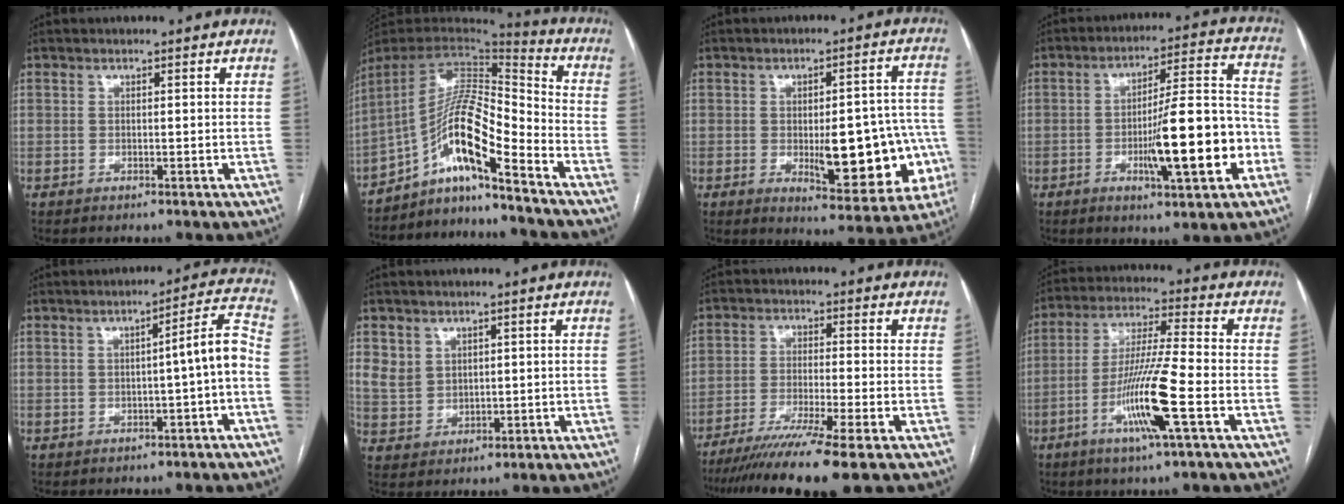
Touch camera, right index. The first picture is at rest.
{"total": 14.0, "force": [-8.5, 0.8, 11.1], "torque": [-0.198, 0.023, -0.147]}
{"total": 15.9, "force": [-3.8, 5.4, 14.5], "torque": [-0.132, 0.025, -0.031]}
{"total": 15.2, "force": [-4.7, 1.9, 14.3], "torque": [-0.220, 0.008, -0.067]}
{"total": 5.8, "force": [-1.4, -0.3, 5.6], "torque": [-0.069, 0.015, -0.020]}
{"total": 4.2, "force": [2.1, 3.5, 1.1], "torque": [-0.024, 0.005, 0.053]}
{"total": 11.9, "force": [-8.9, -1.8, 7.7], "torque": [-0.119, -0.033, -0.140]}
{"total": 12.1, "force": [-4.5, -0.6, 11.2], "torque": [-0.220, -0.012, -0.089]}